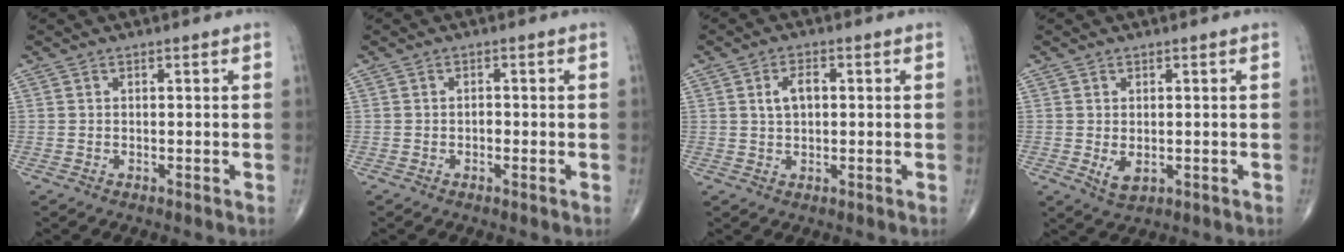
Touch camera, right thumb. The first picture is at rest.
{"total": 1.1, "force": [-0.3, 0.6, 0.9], "torque": [-0.010, 0.002, -0.006]}
{"total": 3.8, "force": [0.7, 2.2, 3.0], "torque": [-0.055, 0.005, 0.012]}
{"total": 3.1, "force": [-0.4, 1.8, 2.5], "torque": [-0.035, -0.007, 0.003]}